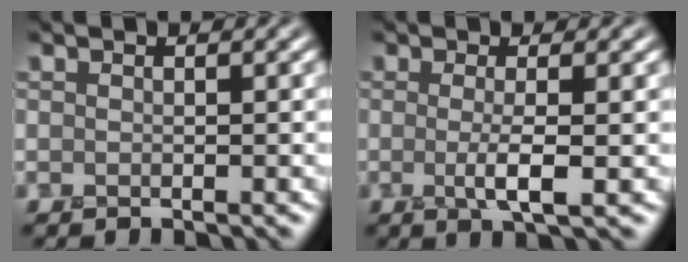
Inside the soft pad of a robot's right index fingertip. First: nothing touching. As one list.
[{"total": 2.3, "force": [0.1, 0.5, 2.3], "torque": [-0.046, -0.007, 0.001]}]